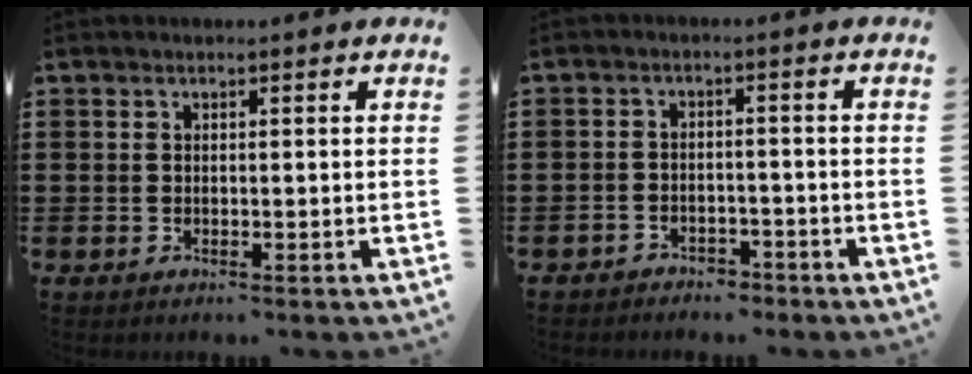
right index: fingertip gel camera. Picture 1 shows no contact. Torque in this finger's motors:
{"motor_torque": [0.17, 0.59, -0.06, -0.04]}